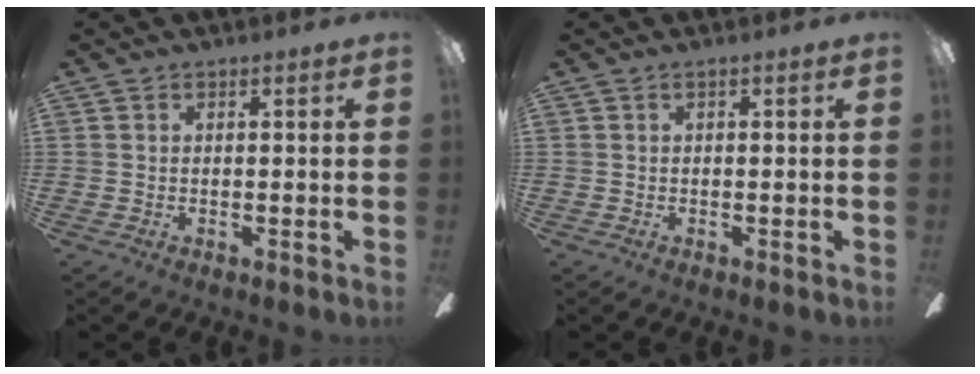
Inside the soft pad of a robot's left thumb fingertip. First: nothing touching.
{"total": 0.0}